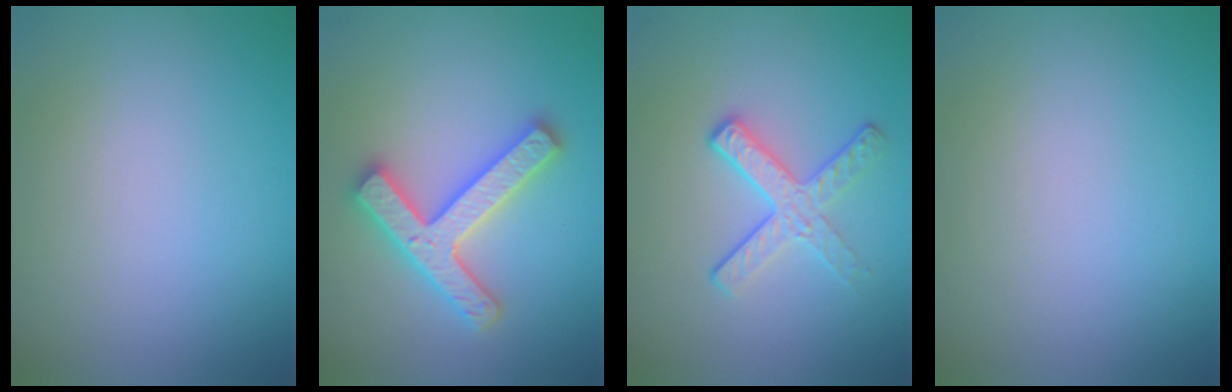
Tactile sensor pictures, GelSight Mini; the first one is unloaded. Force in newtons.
{"total": 4.7, "press": 4.6, "slide": 0.9}
{"total": 3.0, "press": 2.6, "slide": 1.6}
{"total": 0.0}